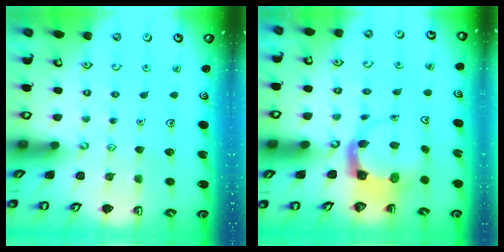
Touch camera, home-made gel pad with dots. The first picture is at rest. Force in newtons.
{"total": 3.7, "press": 3.6, "slide": 0.6}